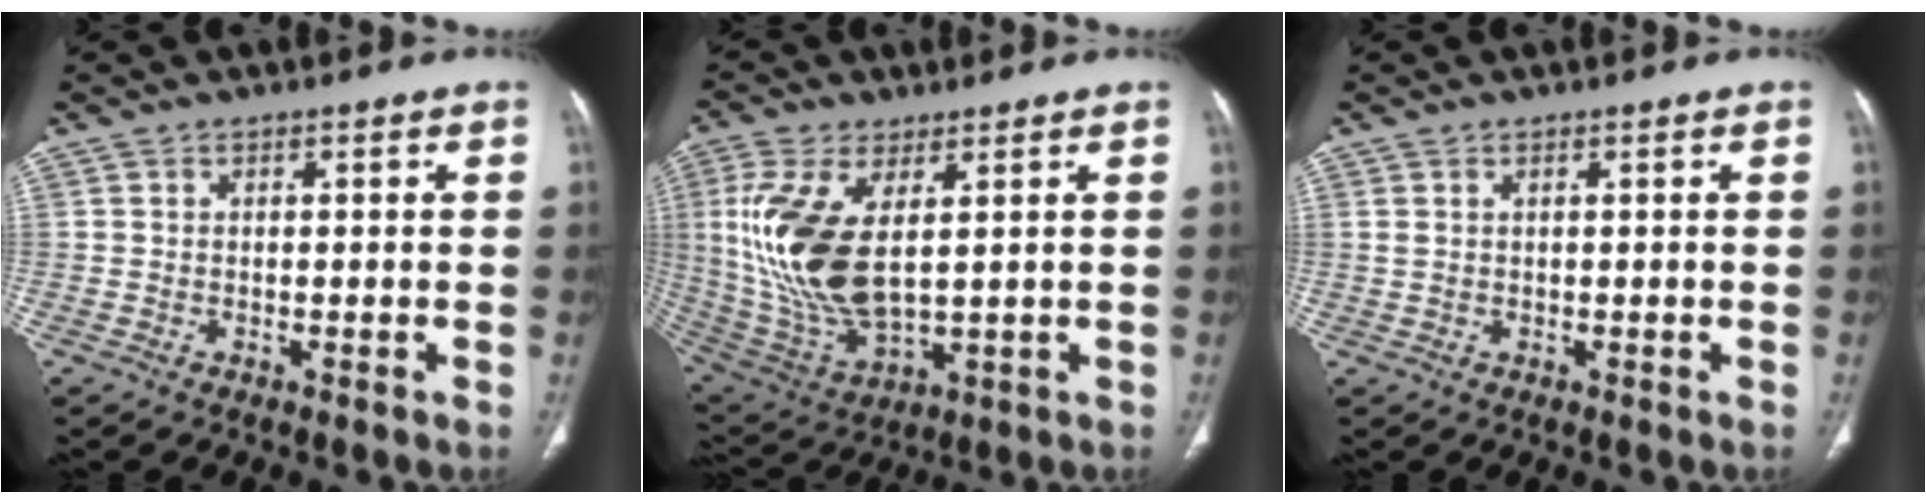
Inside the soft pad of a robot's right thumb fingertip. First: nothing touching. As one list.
[{"total": 16.6, "force": [3.1, 8.0, 14.3], "torque": [-0.311, -0.018, 0.077]}, {"total": 1.2, "force": [0.5, 0.6, 0.9], "torque": [-0.025, 0.010, 0.020]}]